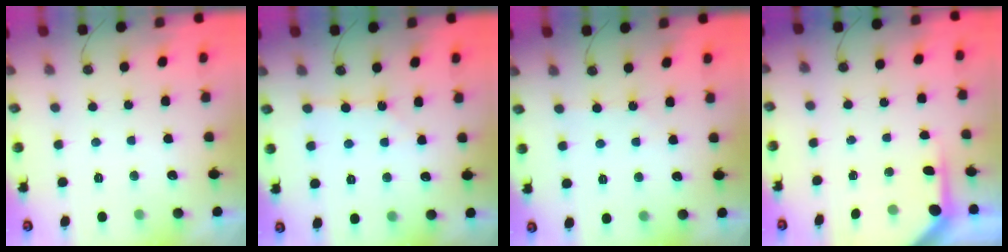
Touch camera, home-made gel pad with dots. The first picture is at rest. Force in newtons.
{"total": 2.6, "press": 2.5, "slide": 0.4}
{"total": 1.5, "press": 1.5, "slide": 0.3}
{"total": 3.8, "press": 3.8, "slide": 0.2}